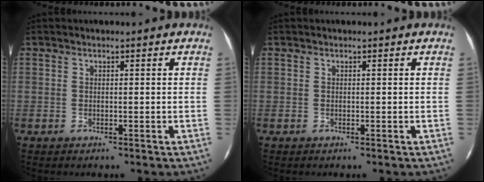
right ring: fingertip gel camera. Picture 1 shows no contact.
{"total": 0.0}